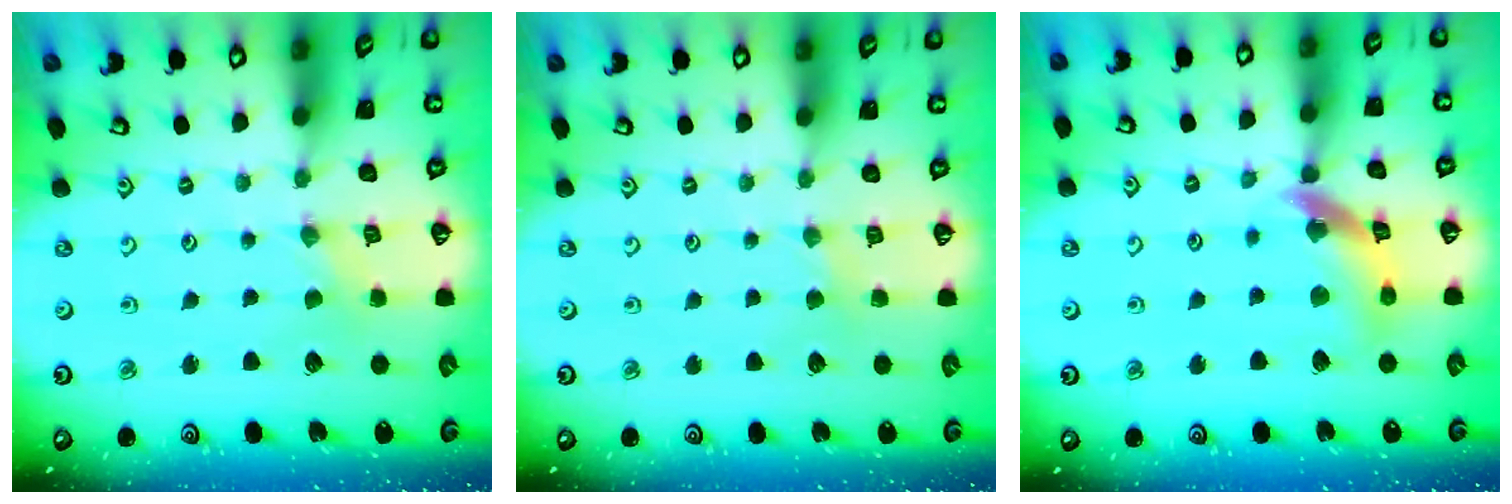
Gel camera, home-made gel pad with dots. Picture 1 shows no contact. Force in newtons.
{"total": 2.0, "press": 2.0, "slide": 0.4}
{"total": 13.5, "press": 13.4, "slide": 1.6}